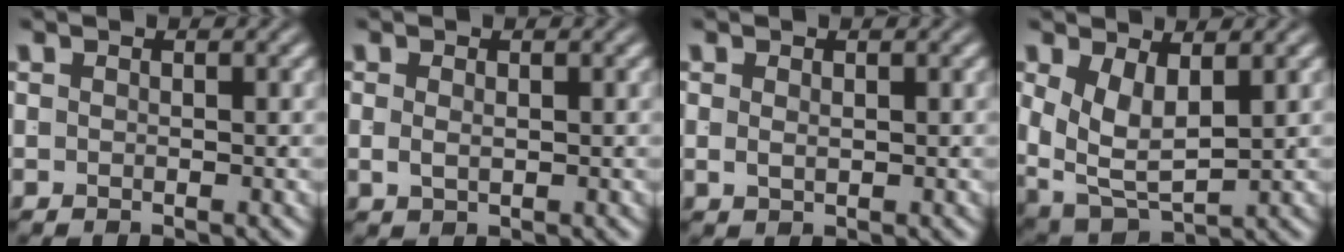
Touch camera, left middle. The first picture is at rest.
{"total": 0.8, "force": [0.2, 0.3, 0.7], "torque": [-0.013, -0.002, 0.011]}
{"total": 0.6, "force": [0.4, 0.0, 0.5], "torque": [-0.004, 0.001, 0.014]}
{"total": 7.9, "force": [-0.2, 6.6, 4.4], "torque": [-0.118, -0.042, 0.010]}